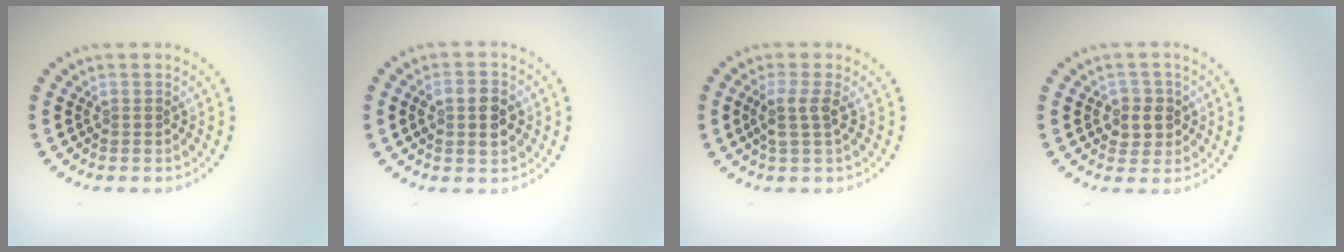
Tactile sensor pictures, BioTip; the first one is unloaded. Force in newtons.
{"total": 3.0, "press": 3.0, "slide": 0.2}
{"total": 2.1, "press": 1.7, "slide": 1.2}
{"total": 2.5, "press": 2.4, "slide": 0.7}